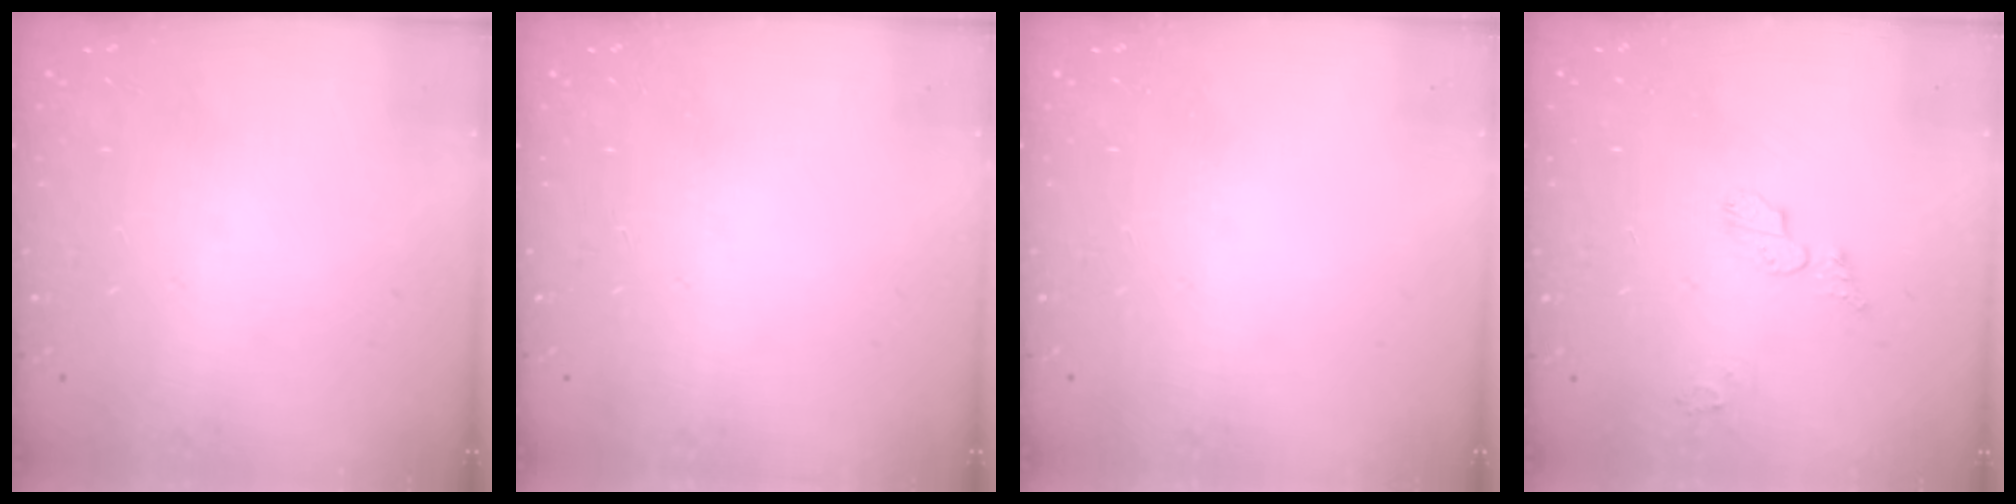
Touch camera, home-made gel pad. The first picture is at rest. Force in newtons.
{"total": 0.0}
{"total": 0.0}
{"total": 5.4, "press": 5.4, "slide": 0.2}